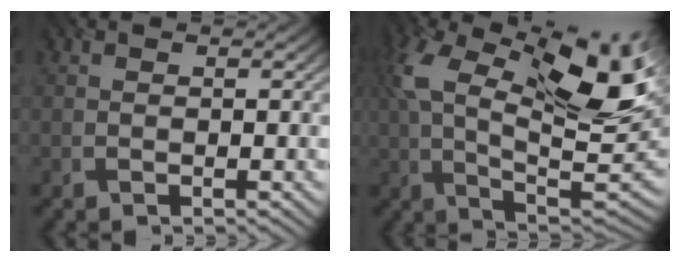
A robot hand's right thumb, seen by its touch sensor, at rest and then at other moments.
{"total": 18.6, "force": [5.7, 9.2, 15.2], "torque": [-0.295, 0.009, 0.096]}